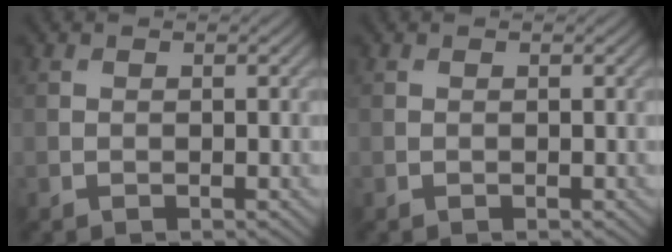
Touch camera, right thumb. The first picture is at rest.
{"total": 0.0}